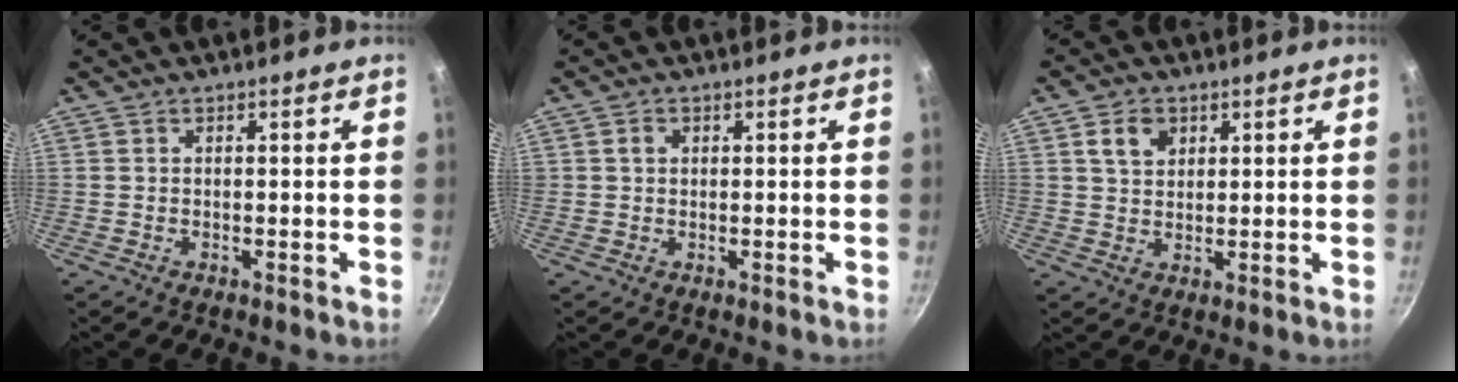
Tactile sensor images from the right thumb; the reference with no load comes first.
{"total": 1.6, "force": [0.4, 1.3, 0.7], "torque": [-0.006, 0.006, 0.006]}
{"total": 4.9, "force": [2.0, 3.6, 2.6], "torque": [-0.031, -0.003, 0.035]}